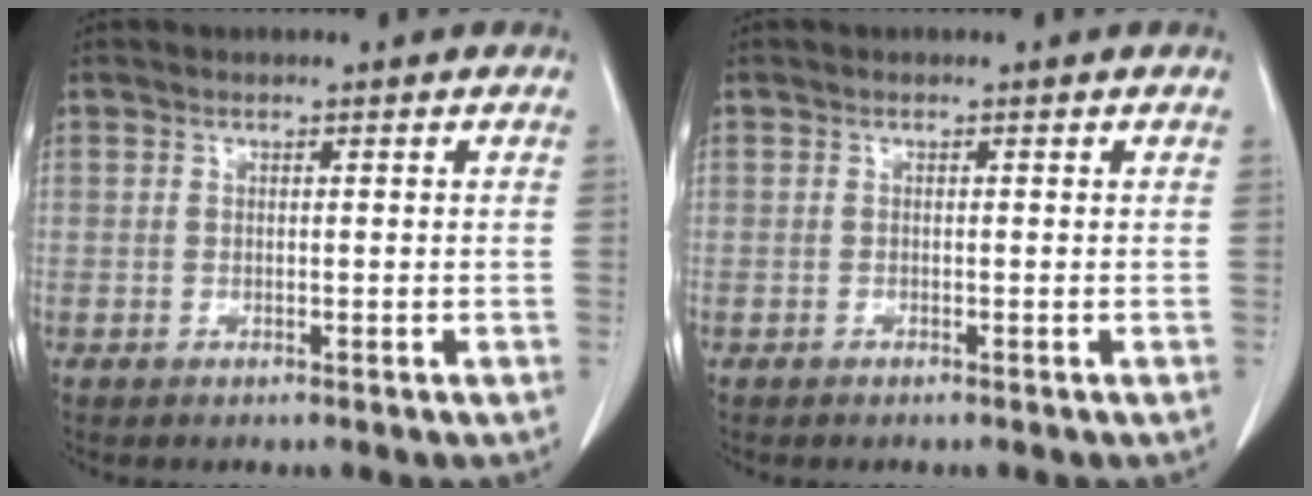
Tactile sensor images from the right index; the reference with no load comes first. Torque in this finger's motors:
{"motor_torque": [-0.01, 0.02, 0.00, 0.00]}